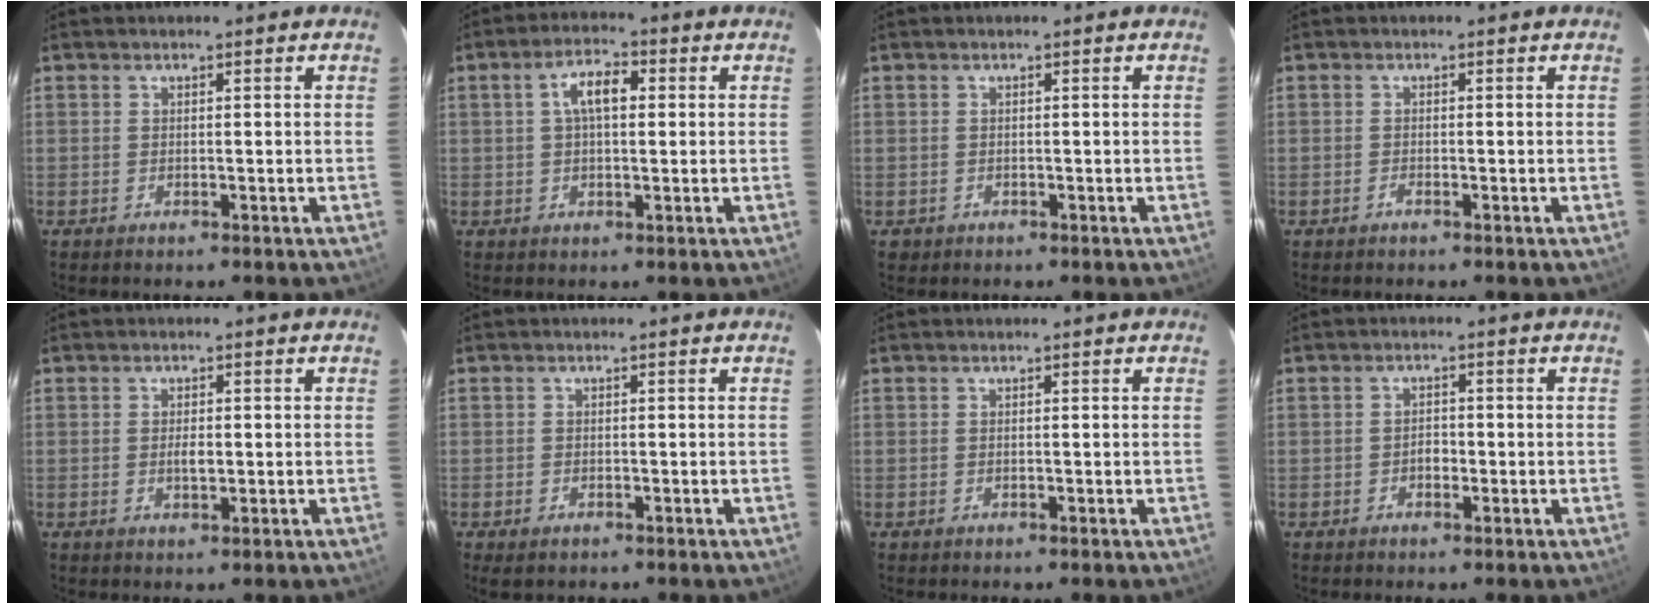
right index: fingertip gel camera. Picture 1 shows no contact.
{"total": 5.8, "force": [1.2, 2.7, 4.9], "torque": [-0.090, 0.018, 0.022]}
{"total": 1.2, "force": [-0.4, 1.1, 0.1], "torque": [-0.001, 0.002, -0.004]}
{"total": 0.7, "force": [-0.6, 0.2, 0.2], "torque": [-0.003, 0.000, -0.013]}
{"total": 2.0, "force": [-0.1, 1.0, 1.7], "torque": [-0.029, 0.000, -0.002]}
{"total": 2.2, "force": [-1.4, 1.3, 1.1], "torque": [-0.021, -0.007, -0.024]}
{"total": 0.0}
{"total": 1.7, "force": [-0.7, 1.3, 0.8], "torque": [-0.014, 0.006, -0.013]}